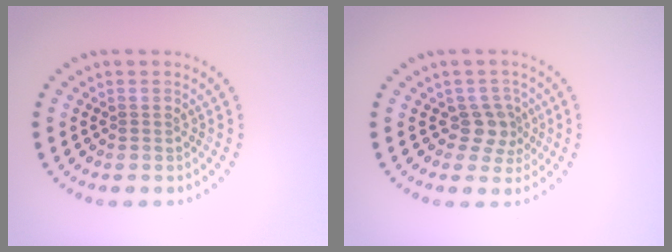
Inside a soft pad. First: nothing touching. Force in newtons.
{"total": 2.5, "press": 1.9, "slide": 1.6}